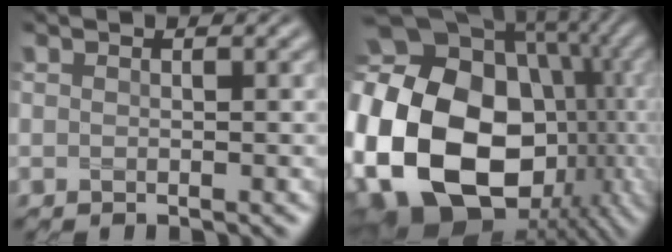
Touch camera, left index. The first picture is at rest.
{"total": 24.3, "force": [-3.6, 18.3, 15.5], "torque": [-0.317, -0.027, -0.062]}